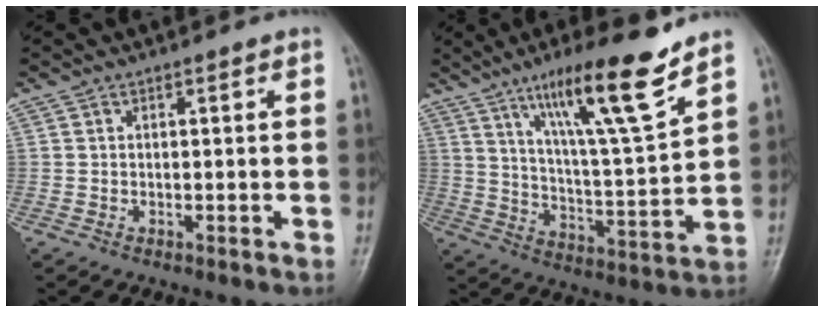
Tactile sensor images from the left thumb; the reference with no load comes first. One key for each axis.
{"total": 16.5, "fx": 10.8, "fy": 1.7, "fz": 12.3, "tx": -0.196, "ty": -0.062, "tz": 0.185}